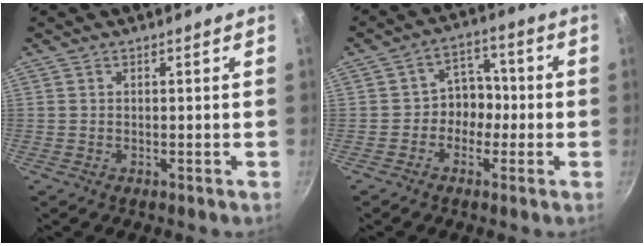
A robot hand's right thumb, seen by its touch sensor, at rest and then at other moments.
{"total": 6.4, "force": [-1.5, 5.5, 3.0], "torque": [0.012, 0.028, -0.034]}